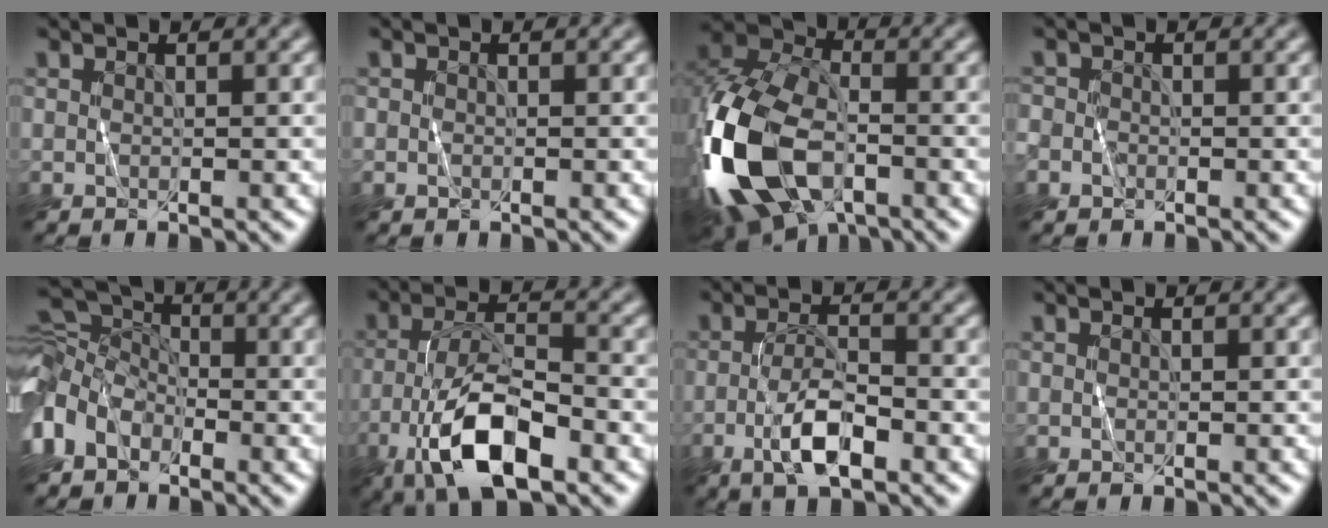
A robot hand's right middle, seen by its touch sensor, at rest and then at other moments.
{"total": 0.7, "force": [-0.1, 0.6, 0.3], "torque": [-0.002, -0.003, -0.004]}
{"total": 14.1, "force": [-5.5, 8.0, 10.3], "torque": [-0.228, -0.019, -0.113]}
{"total": 1.9, "force": [-0.6, 1.6, 0.7], "torque": [-0.004, -0.003, -0.009]}
{"total": 5.3, "force": [-1.6, 4.0, 3.0], "torque": [-0.062, 0.011, -0.056]}
{"total": 9.2, "force": [-4.4, 3.3, 7.3], "torque": [-0.134, 0.005, -0.086]}
{"total": 4.4, "force": [-1.8, 1.4, 3.7], "torque": [-0.073, 0.001, -0.036]}
{"total": 0.0}